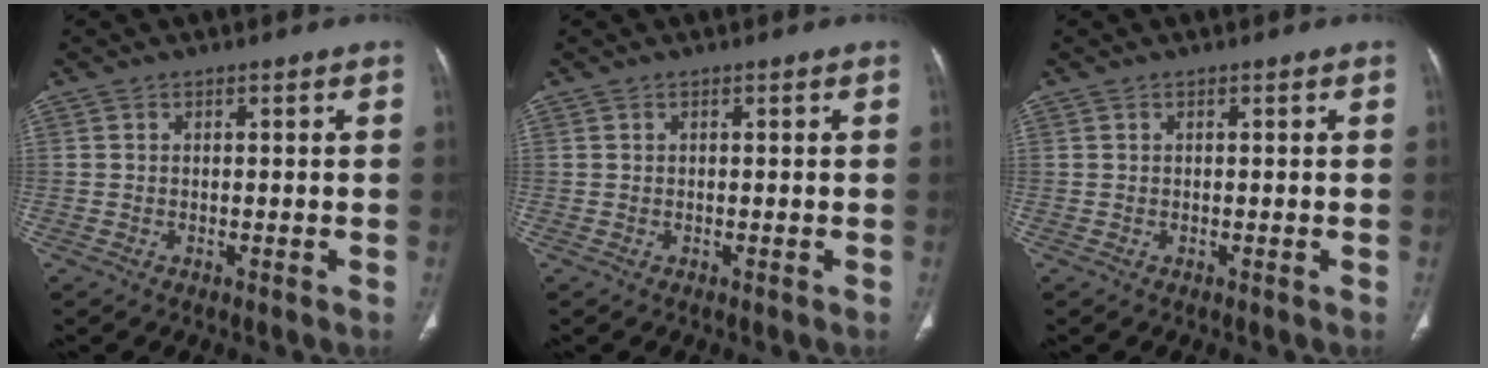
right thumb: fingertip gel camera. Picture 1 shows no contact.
{"total": 0.0}
{"total": 0.0}